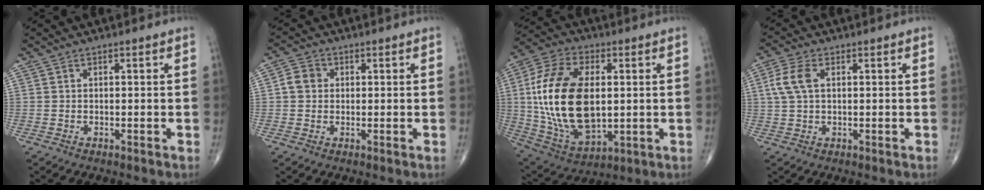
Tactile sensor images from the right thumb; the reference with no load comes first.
{"total": 3.7, "force": [0.4, 3.3, 1.7], "torque": [-0.022, 0.008, 0.000]}
{"total": 23.2, "force": [1.4, 13.1, 19.1], "torque": [-0.375, -0.008, 0.035]}
{"total": 5.5, "force": [1.2, 3.1, 4.4], "torque": [-0.110, 0.012, 0.022]}